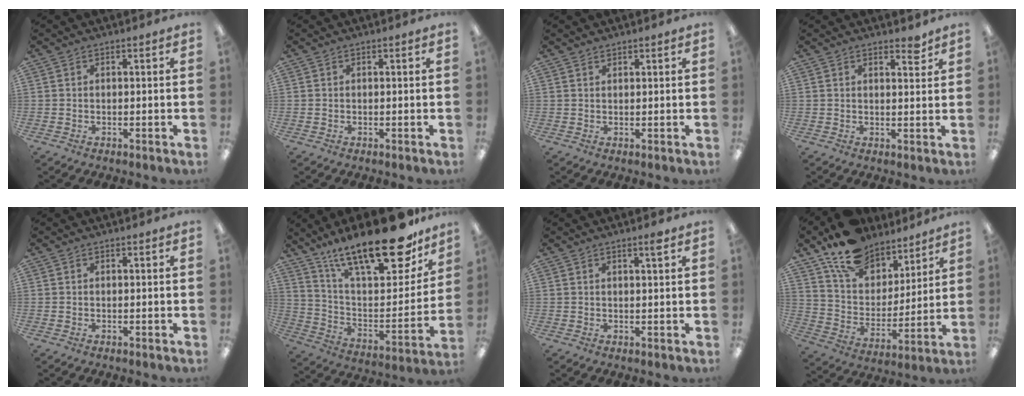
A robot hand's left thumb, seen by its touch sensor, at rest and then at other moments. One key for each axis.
{"total": 0.0}
{"total": 1.0, "fx": 0.9, "fy": 0.1, "fz": 0.0, "tx": -0.001, "ty": -0.001, "tz": 0.018}
{"total": 2.9, "fx": 2.4, "fy": 0.8, "fz": 1.3, "tx": -0.005, "ty": -0.016, "tz": 0.038}
{"total": 0.0}
{"total": 25.4, "fx": 17.5, "fy": 8.9, "fz": 16.2, "tx": -0.244, "ty": -0.114, "tz": 0.296}
{"total": 2.3, "fx": 1.6, "fy": 0.1, "fz": 1.7, "tx": -0.028, "ty": -0.003, "tz": 0.025}
{"total": 15.8, "fx": 12.7, "fy": 8.2, "fz": 4.6, "tx": -0.101, "ty": -0.085, "tz": 0.237}